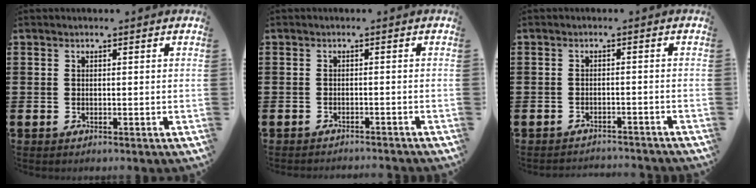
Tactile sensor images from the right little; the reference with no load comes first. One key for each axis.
{"total": 1.2, "fx": -1.1, "fy": -0.2, "fz": 0.0, "tx": -0.001, "ty": 0.003, "tz": -0.024}
{"total": 1.6, "fx": -1.6, "fy": -0.1, "fz": -0.1, "tx": -0.003, "ty": 0.005, "tz": -0.035}